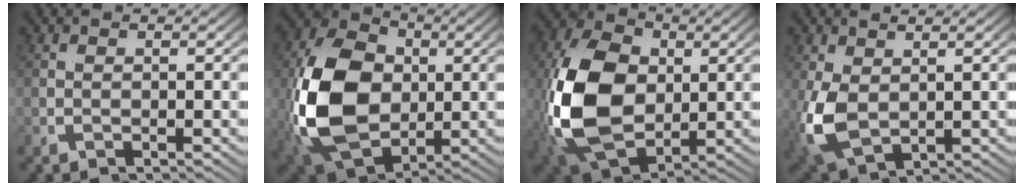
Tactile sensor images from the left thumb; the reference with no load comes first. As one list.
[{"total": 17.5, "force": [-0.6, 11.6, 13.1], "torque": [-0.289, -0.041, 0.006]}, {"total": 15.4, "force": [-1.1, 10.2, 11.5], "torque": [-0.262, -0.040, -0.004]}, {"total": 5.7, "force": [-0.7, 4.1, 3.9], "torque": [-0.108, -0.031, 0.004]}]